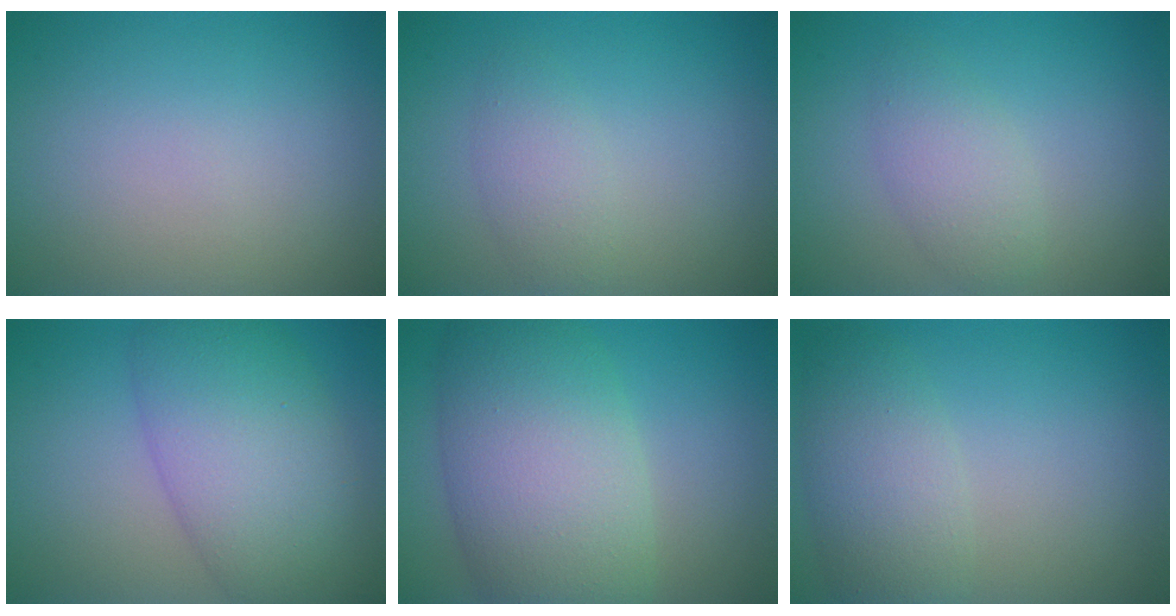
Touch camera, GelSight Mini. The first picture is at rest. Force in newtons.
{"total": 2.1, "press": 2.1, "slide": 0.1}
{"total": 2.7, "press": 2.7, "slide": 0.2}
{"total": 8.6, "press": 8.6, "slide": 0.2}
{"total": 10.1, "press": 10.1, "slide": 0.4}
{"total": 4.3, "press": 4.3, "slide": 0.2}